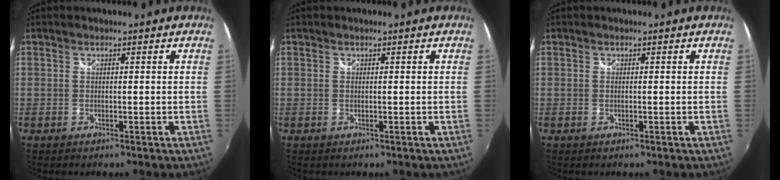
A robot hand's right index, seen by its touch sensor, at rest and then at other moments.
{"total": 0.0}
{"total": 0.0}